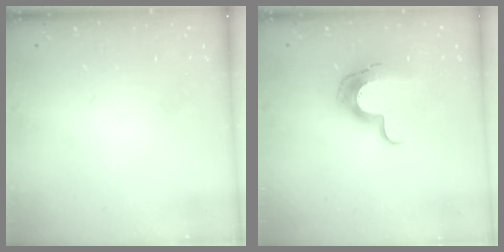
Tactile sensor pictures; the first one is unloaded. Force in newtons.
{"total": 11.3, "press": 11.3, "slide": 0.2}